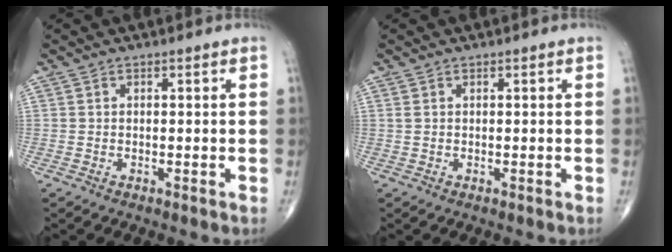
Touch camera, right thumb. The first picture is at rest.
{"total": 0.7, "force": [0.3, 0.5, 0.4], "torque": [-0.008, 0.002, 0.007]}